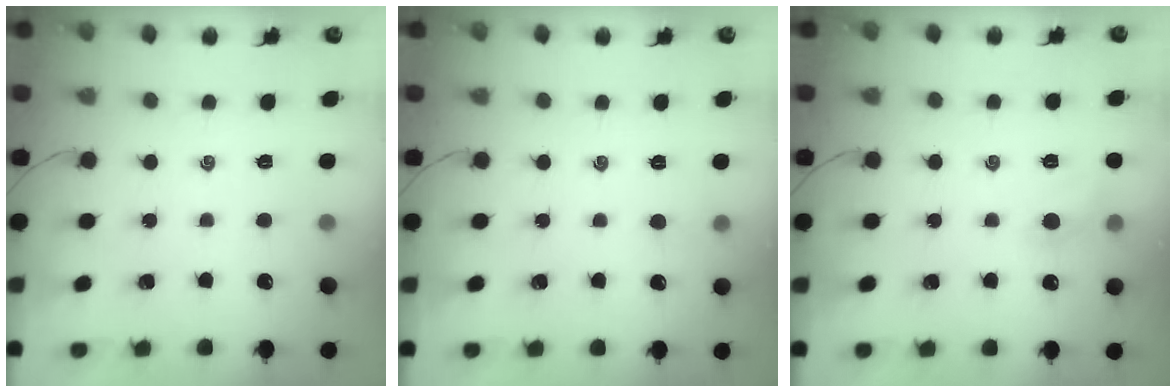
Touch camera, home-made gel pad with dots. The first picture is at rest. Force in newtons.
{"total": 2.4, "press": 2.3, "slide": 0.7}
{"total": 5.6, "press": 5.3, "slide": 2.0}